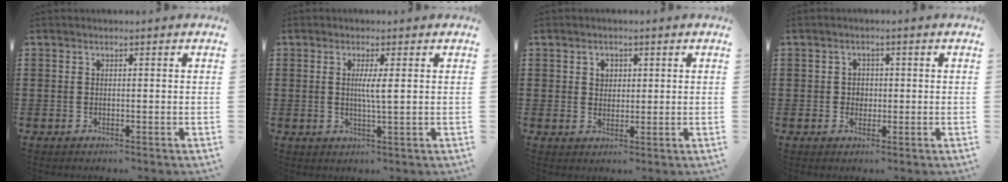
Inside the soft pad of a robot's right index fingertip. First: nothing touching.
{"total": 3.1, "force": [0.4, -0.1, 3.0], "torque": [-0.058, -0.006, 0.005]}
{"total": 1.9, "force": [0.7, 1.6, 0.7], "torque": [-0.020, 0.010, 0.013]}
{"total": 1.8, "force": [-0.1, 1.7, 0.5], "torque": [-0.017, 0.007, -0.005]}